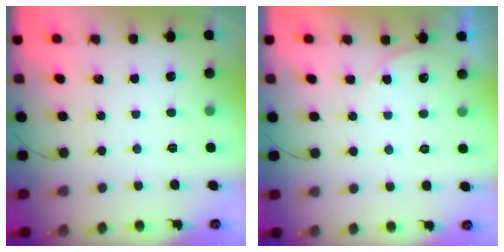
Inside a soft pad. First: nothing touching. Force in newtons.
{"total": 3.8, "press": 3.8, "slide": 0.3}